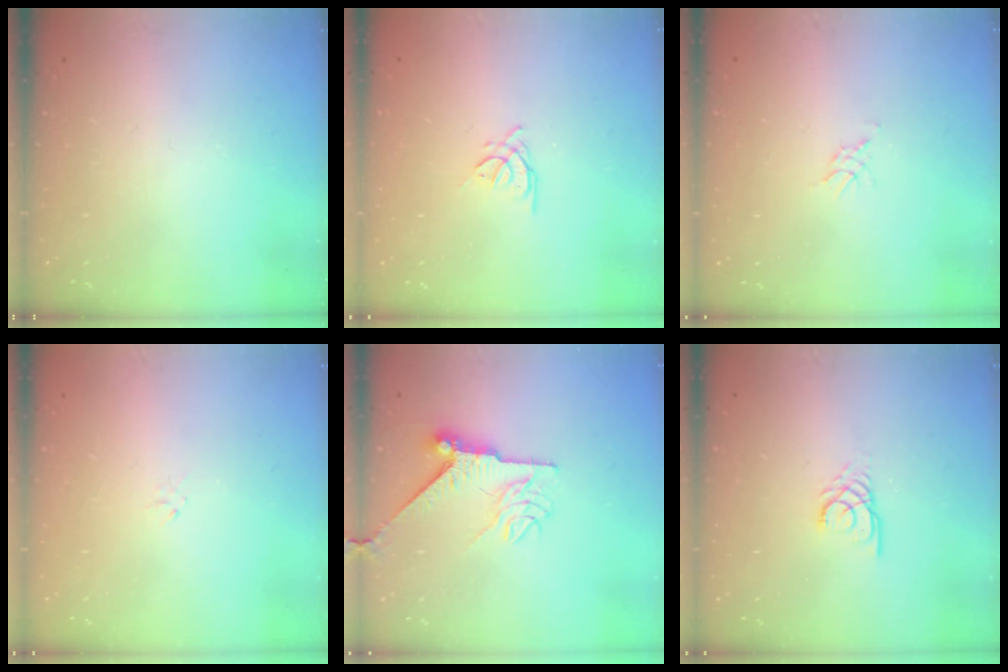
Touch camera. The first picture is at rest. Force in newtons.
{"total": 1.9, "press": 1.8, "slide": 0.5}
{"total": 1.4, "press": 1.4, "slide": 0.2}
{"total": 0.0}
{"total": 8.4, "press": 8.4, "slide": 0.5}
{"total": 2.9, "press": 2.9, "slide": 0.3}